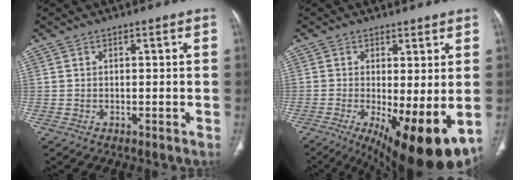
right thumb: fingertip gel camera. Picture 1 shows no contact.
{"total": 14.9, "force": [-3.7, 4.8, 13.6], "torque": [-0.182, -0.025, -0.036]}